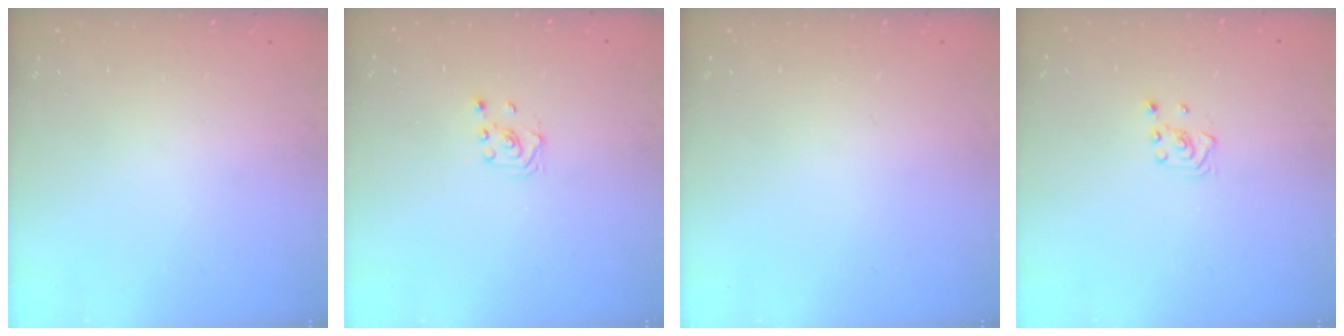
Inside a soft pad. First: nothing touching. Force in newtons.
{"total": 1.6, "press": 1.4, "slide": 0.9}
{"total": 0.0}
{"total": 2.8, "press": 2.6, "slide": 1.0}